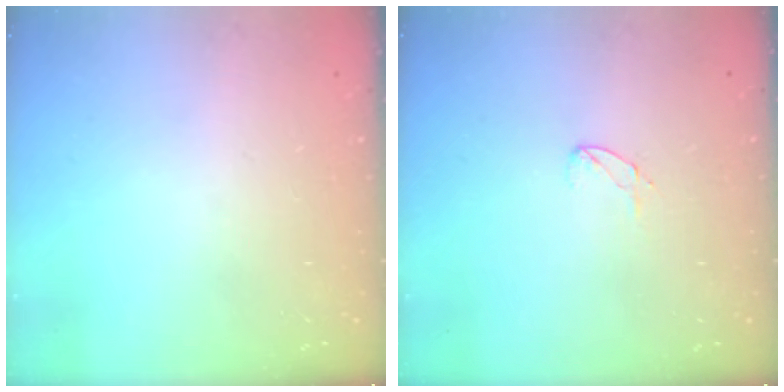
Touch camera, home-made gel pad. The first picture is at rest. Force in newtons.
{"total": 3.7, "press": 3.7, "slide": 0.3}